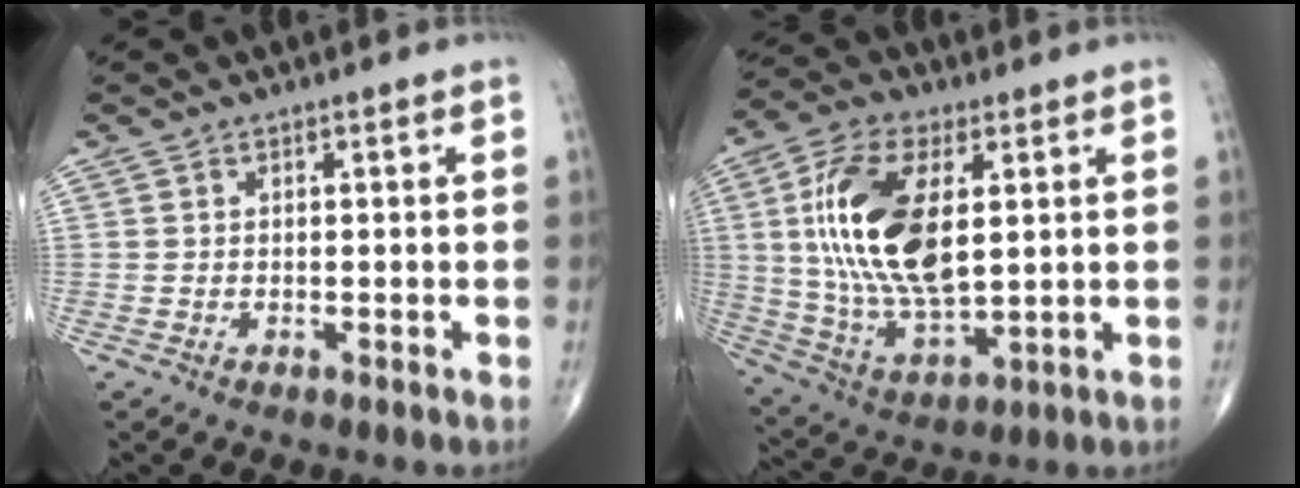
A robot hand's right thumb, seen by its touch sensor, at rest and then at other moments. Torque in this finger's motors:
{"motor_torque": [1.53, 3.48, 2.15, 0.54, 0.69]}